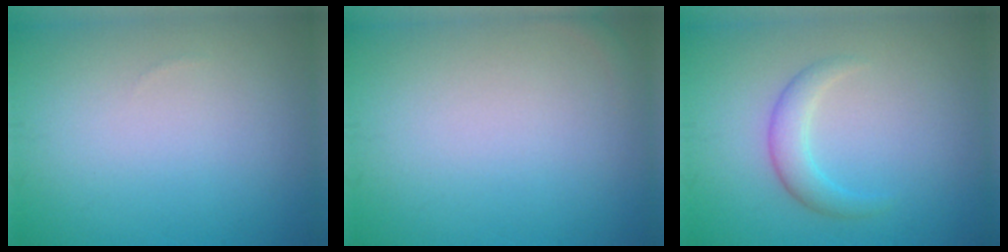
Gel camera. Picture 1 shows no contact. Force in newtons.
{"total": 0.6, "press": 0.6, "slide": 0.1}
{"total": 2.4, "press": 2.4, "slide": 0.1}